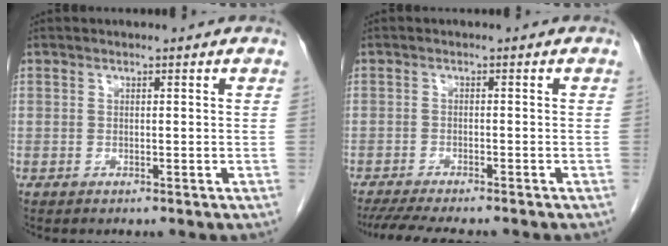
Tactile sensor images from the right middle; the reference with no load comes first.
{"total": 9.6, "force": [-8.3, 1.1, 4.7], "torque": [-0.069, -0.015, -0.124]}